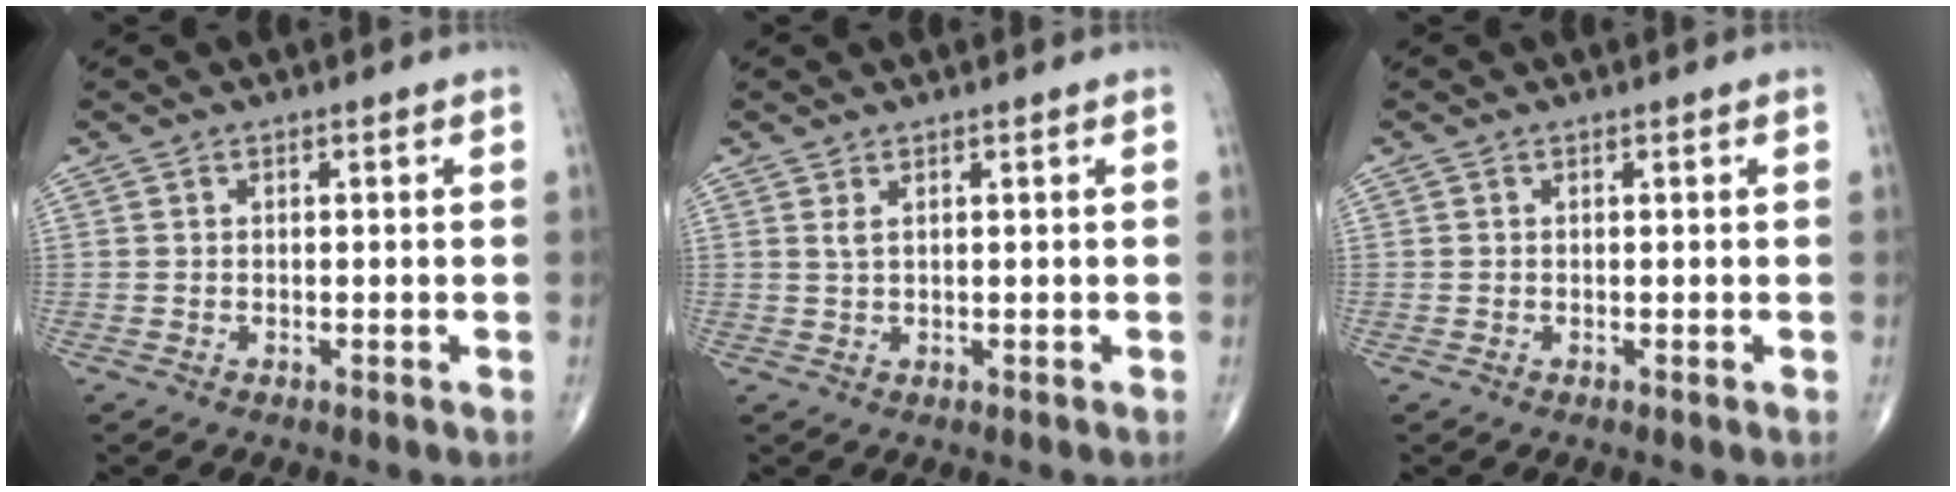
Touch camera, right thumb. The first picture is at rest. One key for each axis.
{"total": 1.0, "fx": 0.6, "fy": 0.3, "fz": 0.8, "tx": -0.020, "ty": 0.002, "tz": 0.015}
{"total": 0.0}